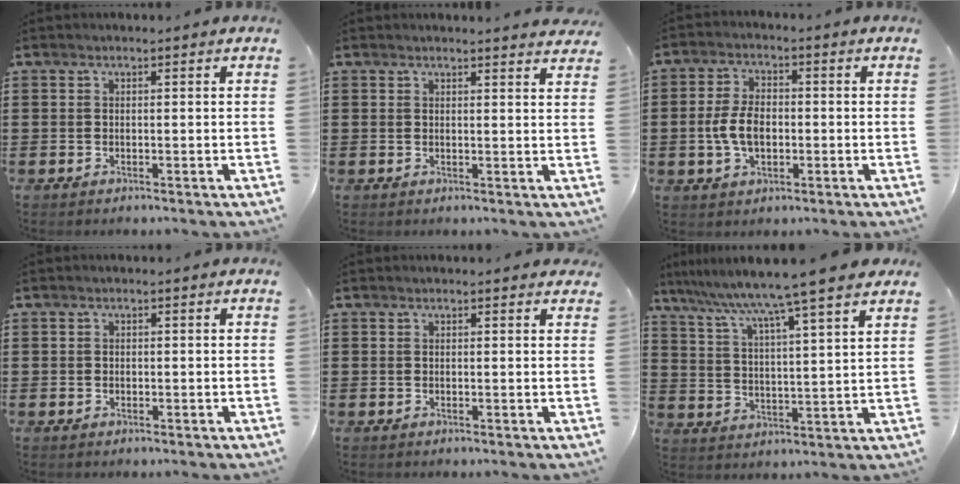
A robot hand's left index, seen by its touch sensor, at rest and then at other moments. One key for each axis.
{"total": 1.9, "fx": 1.8, "fy": -0.1, "fz": 0.5, "tx": -0.005, "ty": -0.006, "tz": 0.033}
{"total": 6.1, "fx": -0.9, "fy": 3.6, "fz": 4.8, "tx": -0.116, "ty": 0.000, "tz": -0.024}
{"total": 0.5, "fx": -0.1, "fy": 0.5, "fz": 0.1, "tx": -0.004, "ty": 0.003, "tz": -0.001}
{"total": 0.7, "fx": 0.5, "fy": 0.3, "fz": 0.4, "tx": -0.001, "ty": -0.002, "tz": 0.008}
{"total": 7.6, "fx": 6.6, "fy": -1.6, "fz": 3.5, "tx": -0.096, "ty": -0.047, "tz": 0.101}